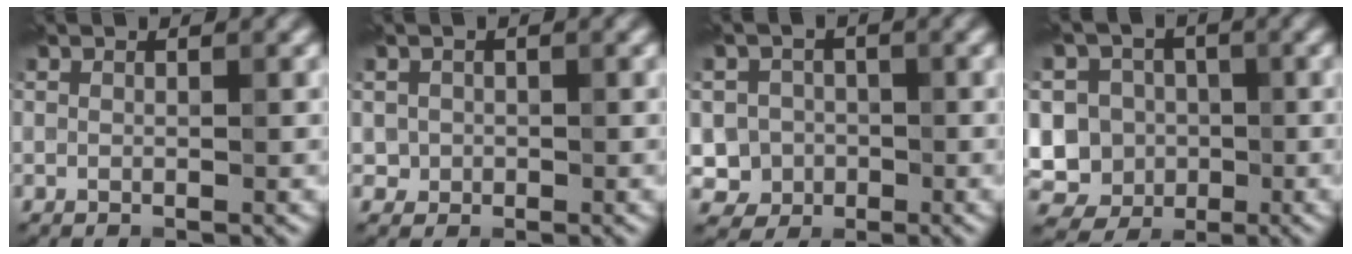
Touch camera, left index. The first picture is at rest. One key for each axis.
{"total": 1.2, "fx": 0.0, "fy": 1.2, "fz": 0.0, "tx": 0.013, "ty": -0.003, "tz": 0.000}
{"total": 4.1, "fx": -1.0, "fy": 4.0, "fz": 0.7, "tx": 0.019, "ty": 0.005, "tz": -0.035}
{"total": 10.4, "fx": -1.1, "fy": 9.9, "fz": 3.2, "tx": -0.078, "ty": 0.025, "tz": -0.050}